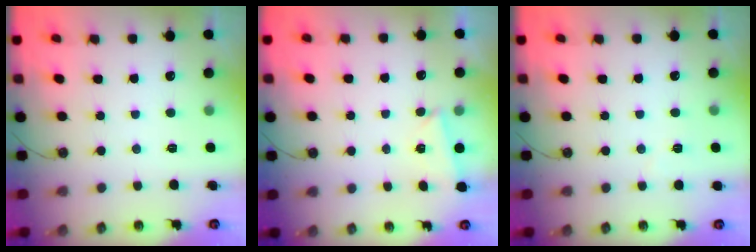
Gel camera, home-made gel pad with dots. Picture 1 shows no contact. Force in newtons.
{"total": 2.0, "press": 1.9, "slide": 0.7}
{"total": 4.3, "press": 4.1, "slide": 1.4}